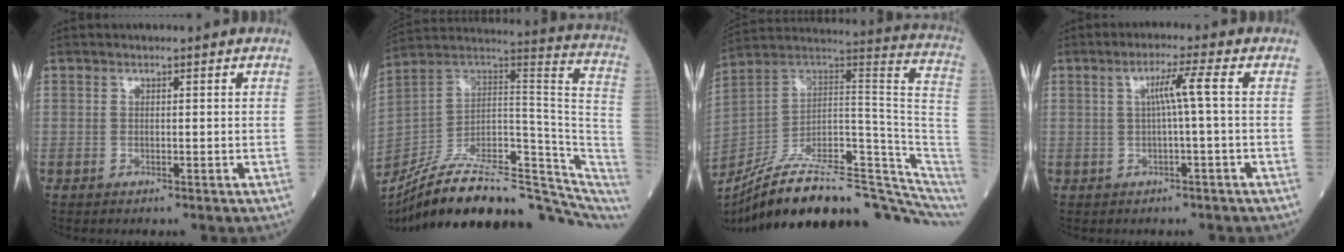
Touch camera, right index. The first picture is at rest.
{"total": 28.6, "force": [-21.0, 8.2, 17.6], "torque": [-0.219, 0.026, -0.316]}
{"total": 27.7, "force": [-21.1, 4.9, 17.4], "torque": [-0.190, 0.035, -0.320]}
{"total": 4.0, "force": [0.3, -0.8, 3.9], "torque": [-0.071, 0.008, 0.007]}